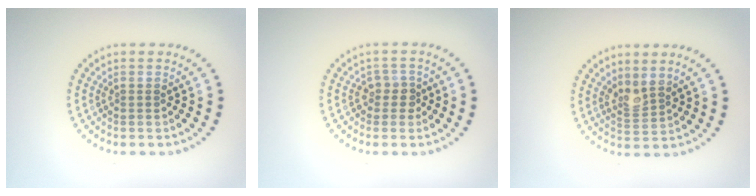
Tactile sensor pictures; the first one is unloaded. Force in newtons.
{"total": 1.9, "press": 1.6, "slide": 1.1}
{"total": 2.1, "press": 1.7, "slide": 1.2}